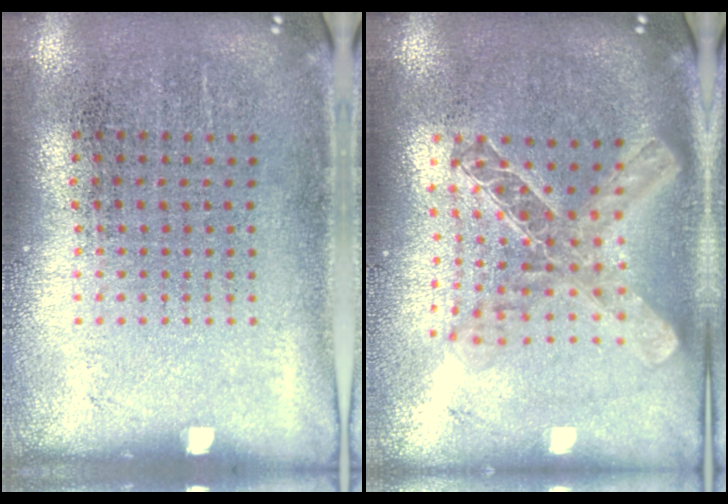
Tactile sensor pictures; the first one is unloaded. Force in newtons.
{"total": 2.0, "press": 1.7, "slide": 1.1}